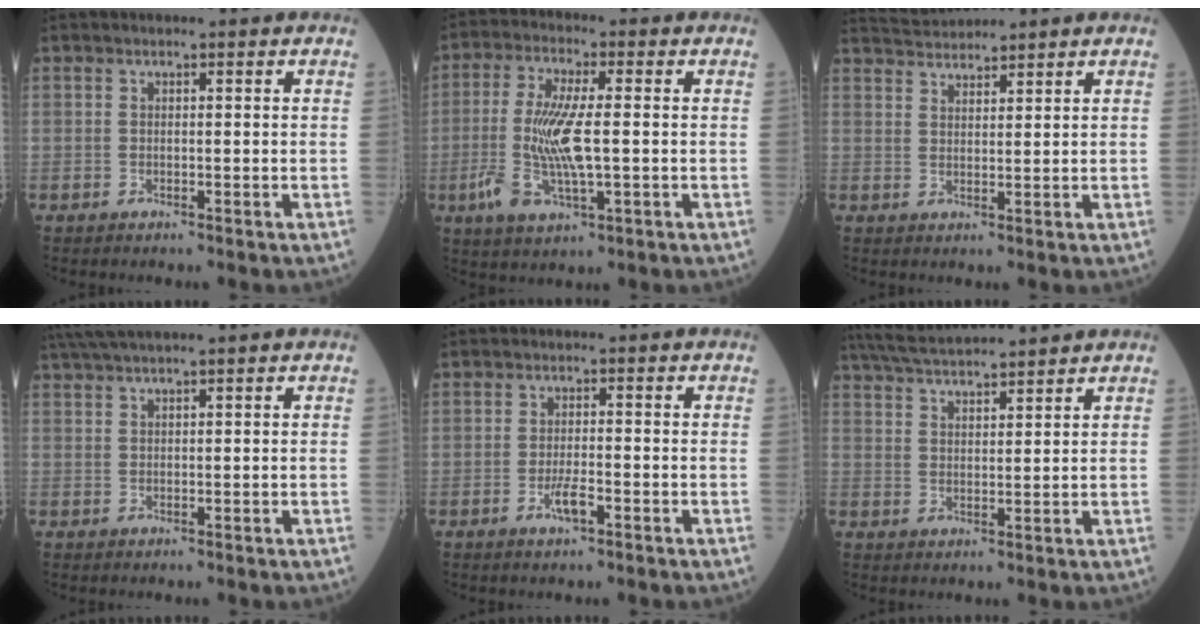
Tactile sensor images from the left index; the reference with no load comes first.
{"total": 10.0, "force": [-1.3, 2.3, 9.6], "torque": [-0.209, -0.008, -0.021]}
{"total": 3.9, "force": [3.9, -0.3, 0.0], "torque": [-0.013, 0.019, 0.078]}
{"total": 4.5, "force": [3.7, -0.9, 2.2], "torque": [-0.044, 0.025, 0.076]}
{"total": 2.5, "force": [-1.4, 0.4, 2.1], "torque": [-0.042, -0.002, -0.025]}
{"total": 9.6, "force": [9.0, 0.1, 3.4], "torque": [-0.071, 0.032, 0.152]}